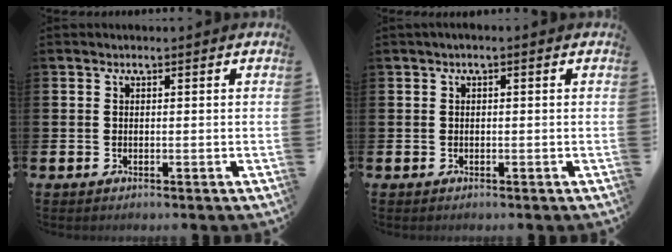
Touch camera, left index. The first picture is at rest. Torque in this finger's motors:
{"motor_torque": [0.11, -0.35, -0.17, 0.01]}